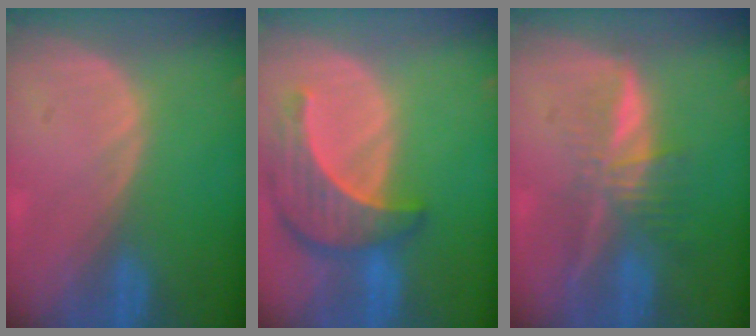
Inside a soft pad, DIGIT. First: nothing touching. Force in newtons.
{"total": 8.8, "press": 8.0, "slide": 3.5}
{"total": 6.7, "press": 5.8, "slide": 3.3}